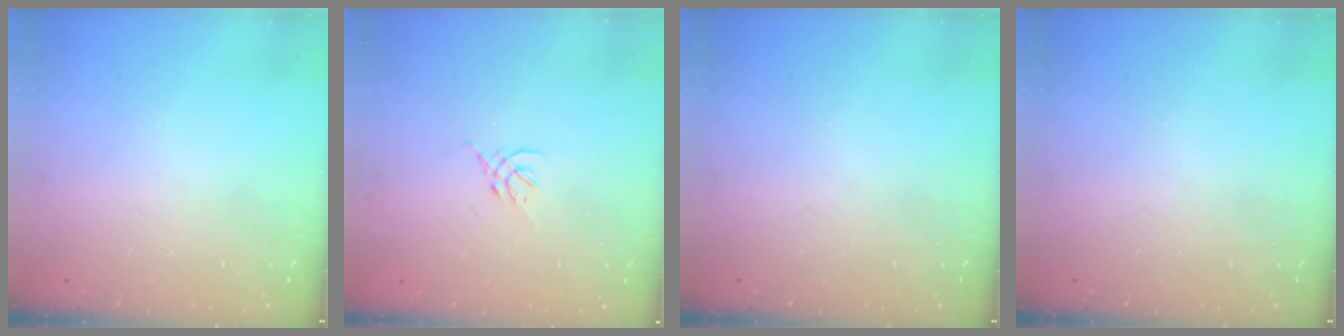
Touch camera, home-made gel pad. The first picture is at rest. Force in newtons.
{"total": 2.3, "press": 2.2, "slide": 0.5}
{"total": 0.0}
{"total": 0.0}